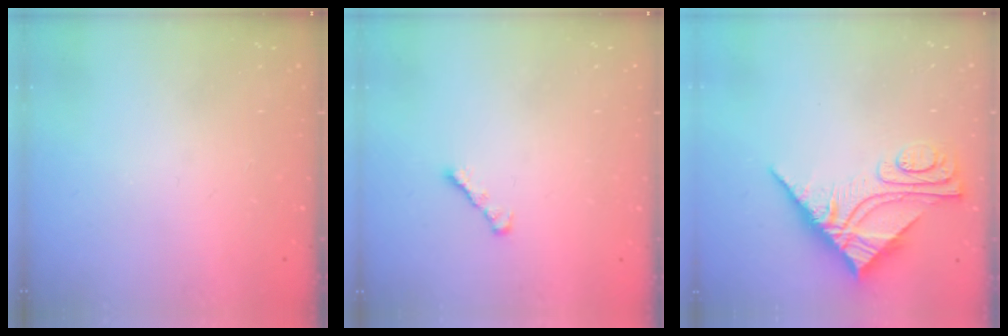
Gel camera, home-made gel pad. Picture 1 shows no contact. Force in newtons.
{"total": 2.5, "press": 2.4, "slide": 0.6}
{"total": 9.8, "press": 9.7, "slide": 0.9}